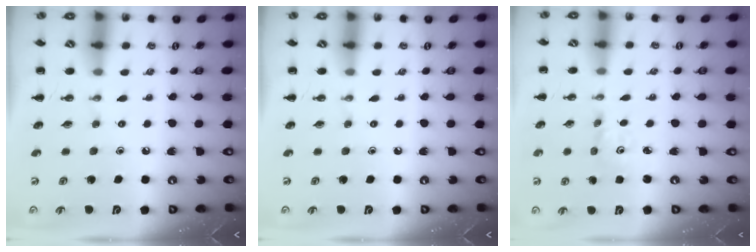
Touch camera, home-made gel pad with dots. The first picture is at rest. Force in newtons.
{"total": 0.0}
{"total": 1.1, "press": 1.0, "slide": 0.3}